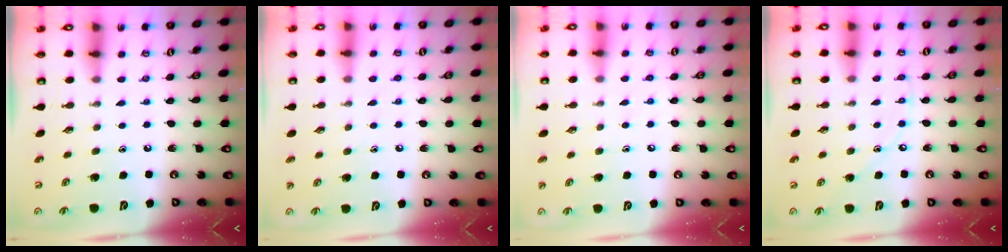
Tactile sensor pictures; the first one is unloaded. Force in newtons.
{"total": 3.9, "press": 3.9, "slide": 0.4}
{"total": 5.6, "press": 5.6, "slide": 0.6}
{"total": 6.0, "press": 6.0, "slide": 0.7}